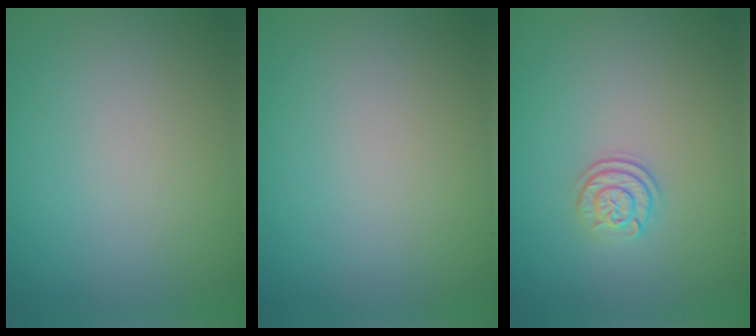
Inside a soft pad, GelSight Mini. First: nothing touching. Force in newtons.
{"total": 0.0}
{"total": 2.1, "press": 1.7, "slide": 1.3}